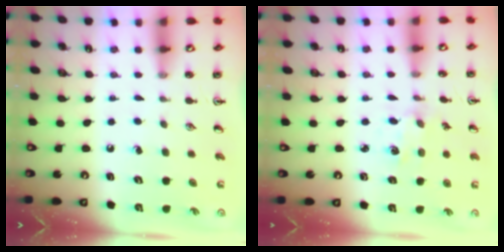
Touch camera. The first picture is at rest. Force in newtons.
{"total": 1.1, "press": 1.0, "slide": 0.2}